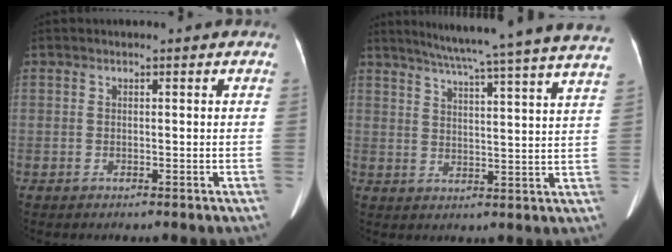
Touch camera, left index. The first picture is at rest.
{"total": 24.8, "force": [22.0, -1.8, 11.4], "torque": [-0.178, -0.041, 0.272]}